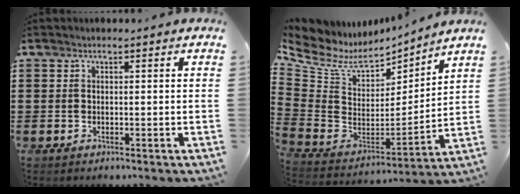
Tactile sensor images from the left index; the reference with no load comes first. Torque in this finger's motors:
{"motor_torque": [1.11, -1.02, 0.16, 0.15]}